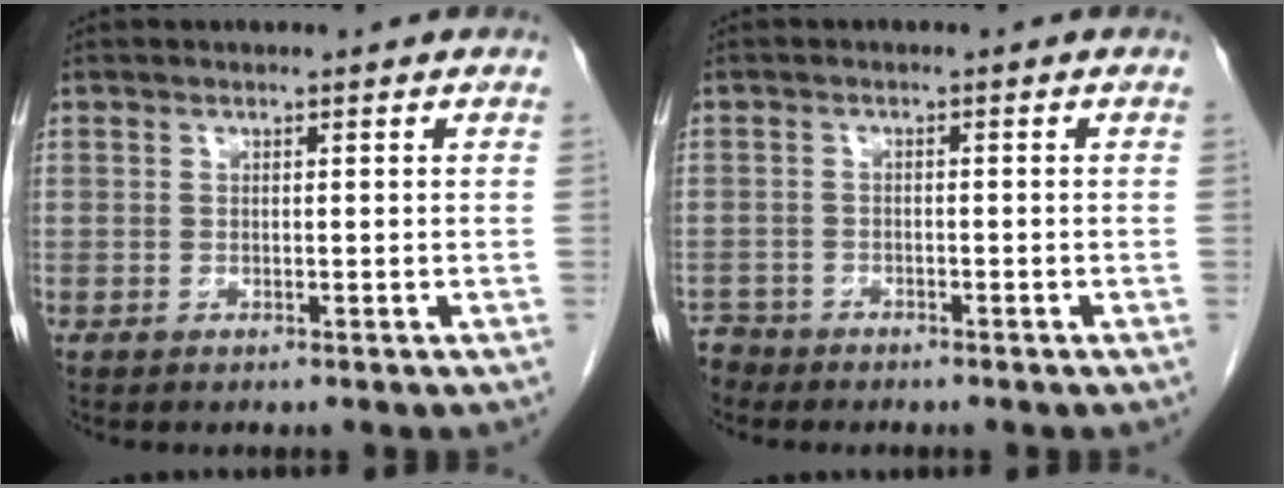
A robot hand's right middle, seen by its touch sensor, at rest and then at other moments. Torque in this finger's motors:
{"motor_torque": [0.04, -0.95, 0.14, 0.09]}